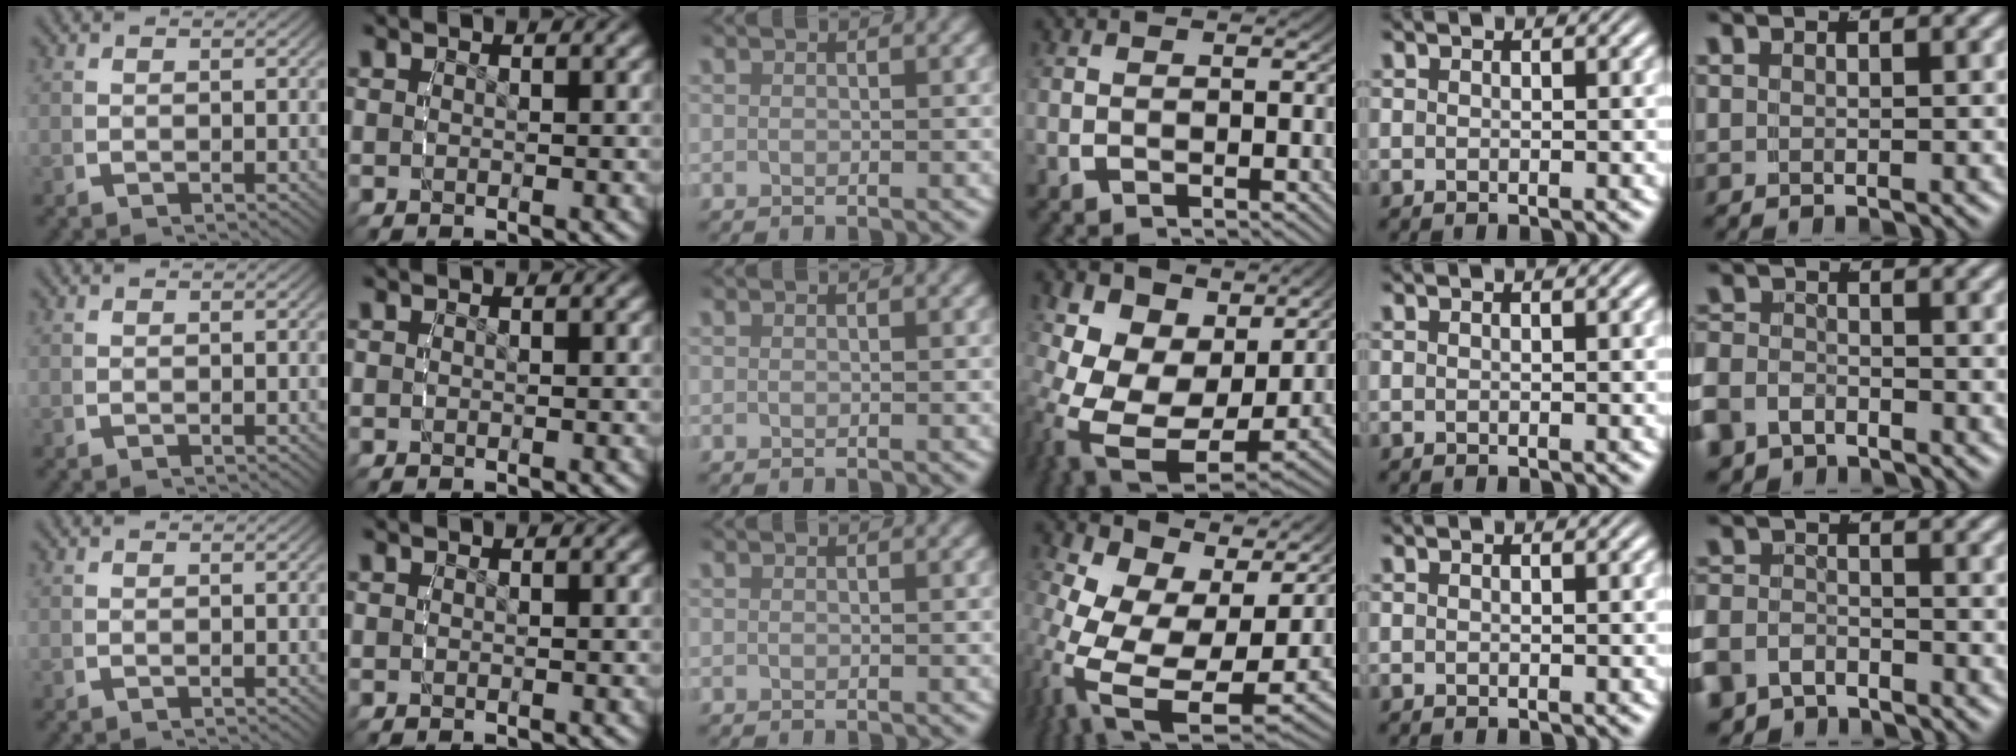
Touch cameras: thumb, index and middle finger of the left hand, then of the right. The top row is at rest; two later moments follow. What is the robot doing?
{"motion": "grasp_and_lifting", "object": "backpack"}